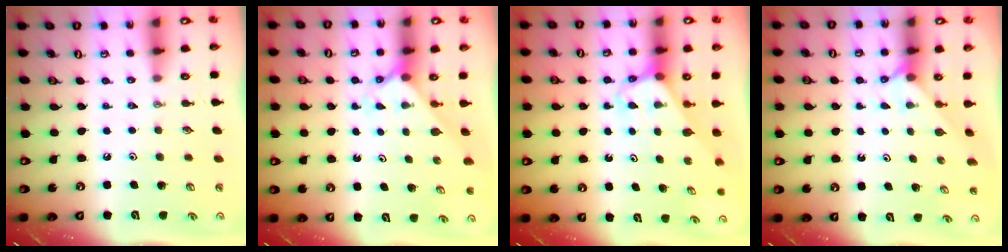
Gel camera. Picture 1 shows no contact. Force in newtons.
{"total": 2.1, "press": 2.1, "slide": 0.2}
{"total": 3.0, "press": 3.0, "slide": 0.2}
{"total": 2.4, "press": 2.4, "slide": 0.2}